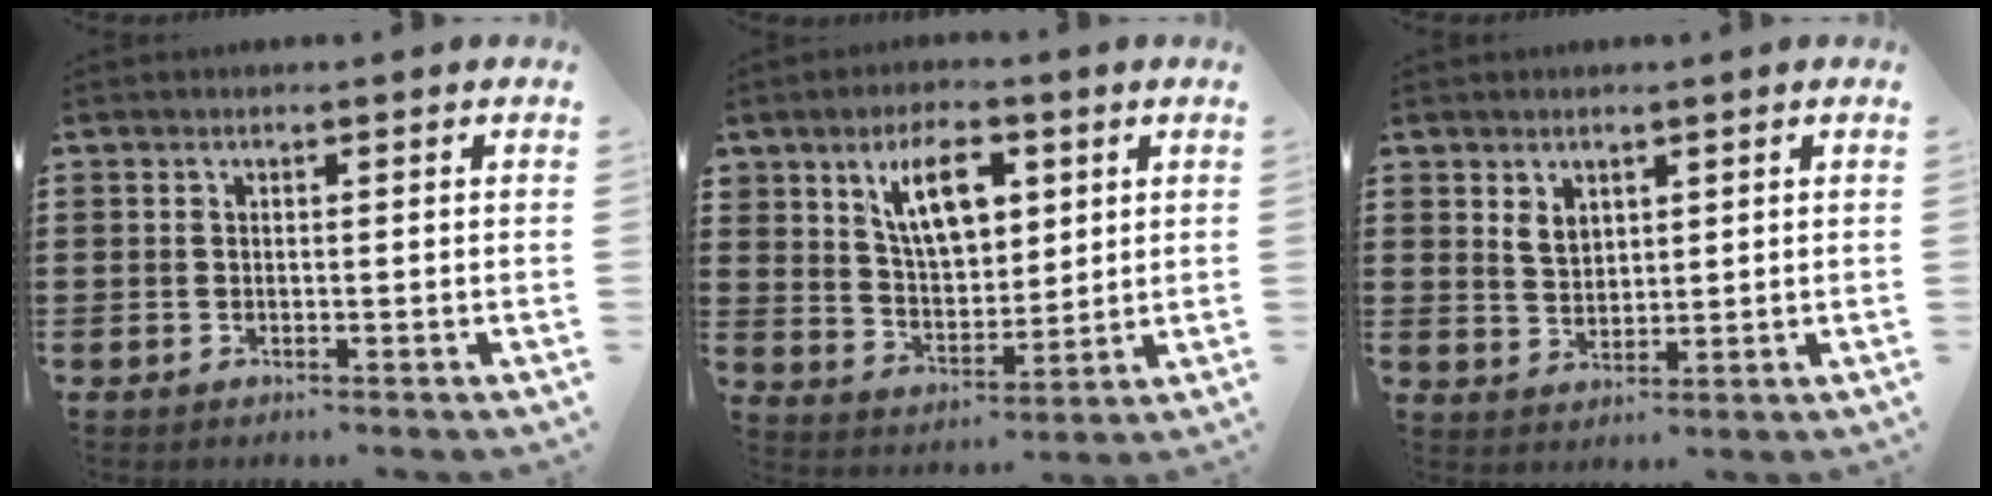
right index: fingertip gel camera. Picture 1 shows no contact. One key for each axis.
{"total": 9.4, "fx": 4.1, "fy": 4.9, "fz": 6.9, "tx": -0.129, "ty": 0.005, "tz": 0.069}
{"total": 2.9, "fx": 1.8, "fy": 1.9, "fz": 1.0, "tx": -0.027, "ty": 0.008, "tz": 0.034}